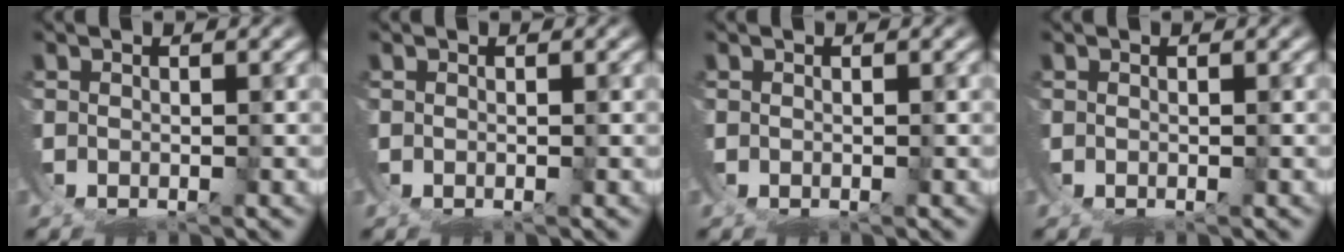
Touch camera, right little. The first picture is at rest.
{"total": 0.0}
{"total": 0.0}
{"total": 0.0}